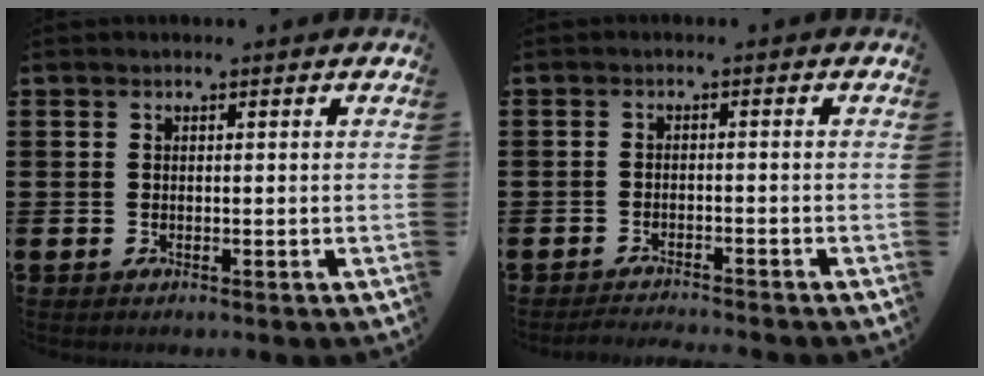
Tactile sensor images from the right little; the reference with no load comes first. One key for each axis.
{"total": 1.6, "fx": -1.6, "fy": -0.2, "fz": 0.3, "tx": -0.006, "ty": 0.004, "tz": -0.031}